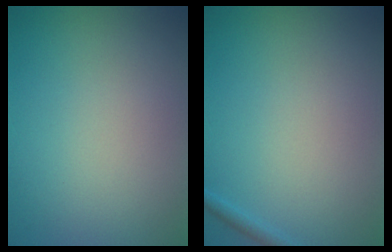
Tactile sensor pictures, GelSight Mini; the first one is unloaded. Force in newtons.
{"total": 0.8, "press": 0.8, "slide": 0.0}